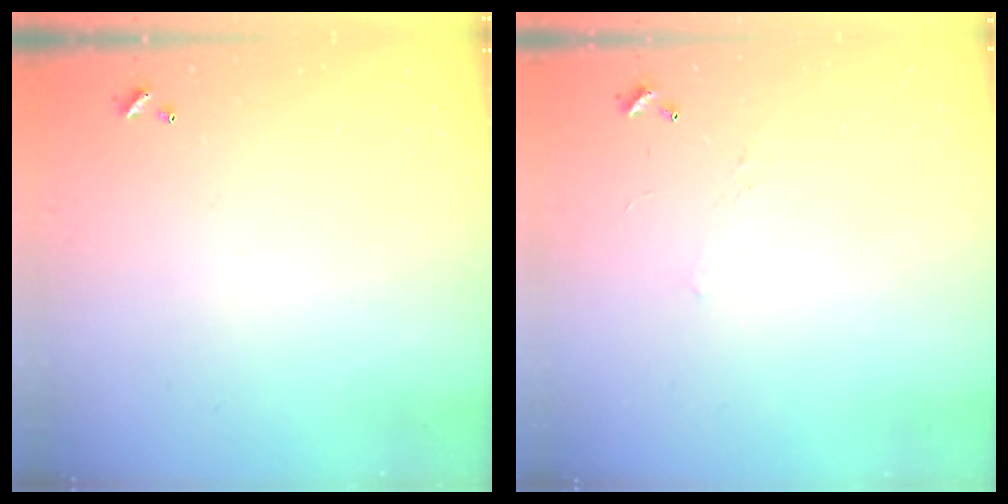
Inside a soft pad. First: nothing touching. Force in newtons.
{"total": 2.9, "press": 2.8, "slide": 0.4}